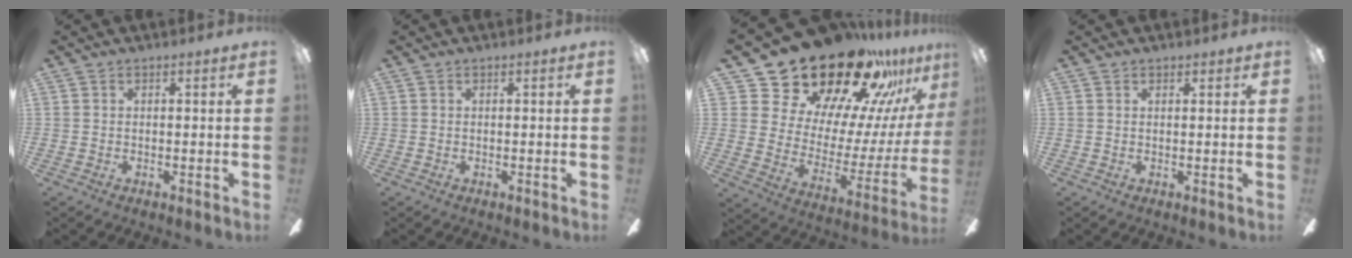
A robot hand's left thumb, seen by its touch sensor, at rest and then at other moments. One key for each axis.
{"total": 0.0}
{"total": 28.9, "fx": 23.9, "fy": 12.8, "fz": 10.1, "tx": -0.165, "ty": -0.180, "tz": 0.443}
{"total": 0.0}